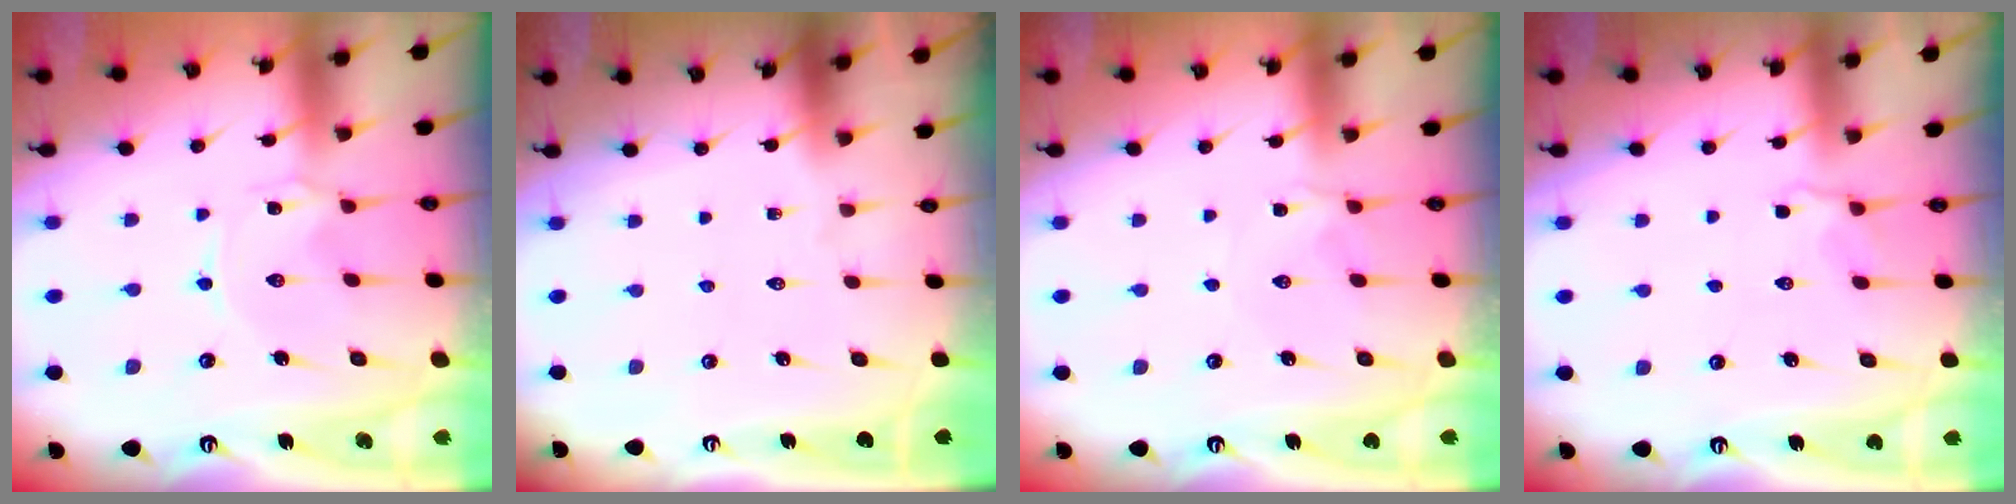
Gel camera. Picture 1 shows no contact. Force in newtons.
{"total": 0.0}
{"total": 2.8, "press": 2.8, "slide": 0.4}
{"total": 3.3, "press": 2.8, "slide": 1.8}